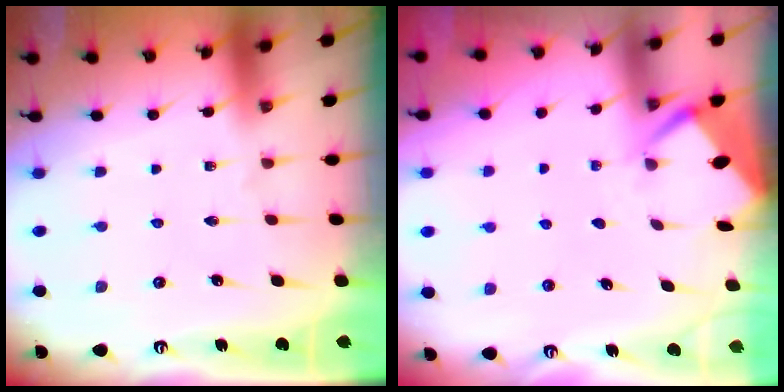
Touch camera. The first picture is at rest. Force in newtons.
{"total": 2.8, "press": 2.8, "slide": 0.4}